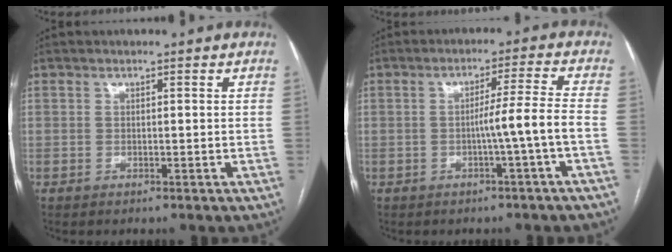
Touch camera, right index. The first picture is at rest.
{"total": 5.7, "force": [-1.7, -1.7, 5.1], "torque": [-0.077, 0.008, -0.027]}